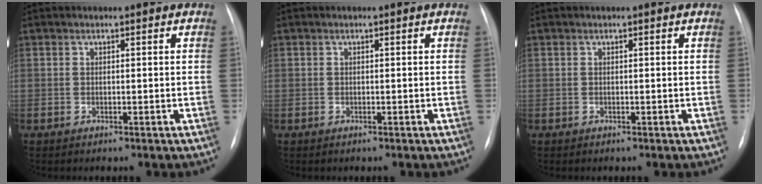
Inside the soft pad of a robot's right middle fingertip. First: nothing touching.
{"total": 0.0}
{"total": 0.0}